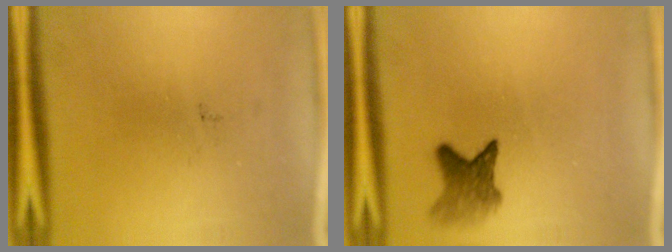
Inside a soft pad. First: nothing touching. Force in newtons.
{"total": 3.9}